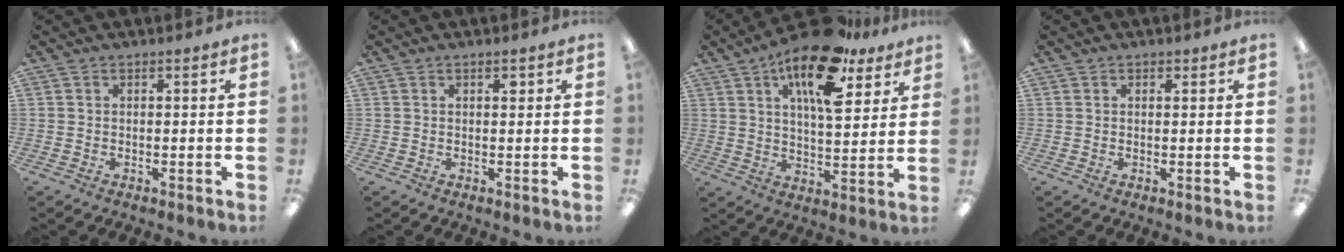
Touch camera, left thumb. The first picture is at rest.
{"total": 1.3, "force": [0.8, 0.6, 0.8], "torque": [-0.010, -0.001, 0.012]}
{"total": 17.5, "force": [10.5, 7.1, 12.1], "torque": [-0.191, -0.047, 0.173]}
{"total": 0.8, "force": [0.6, 0.5, 0.2], "torque": [0.004, -0.002, 0.010]}